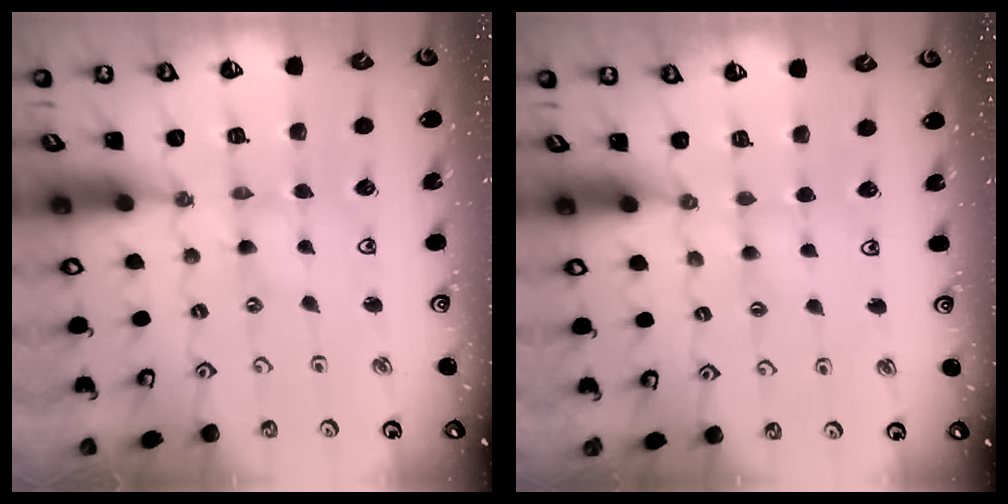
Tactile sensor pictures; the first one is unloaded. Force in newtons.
{"total": 1.6, "press": 1.6, "slide": 0.3}